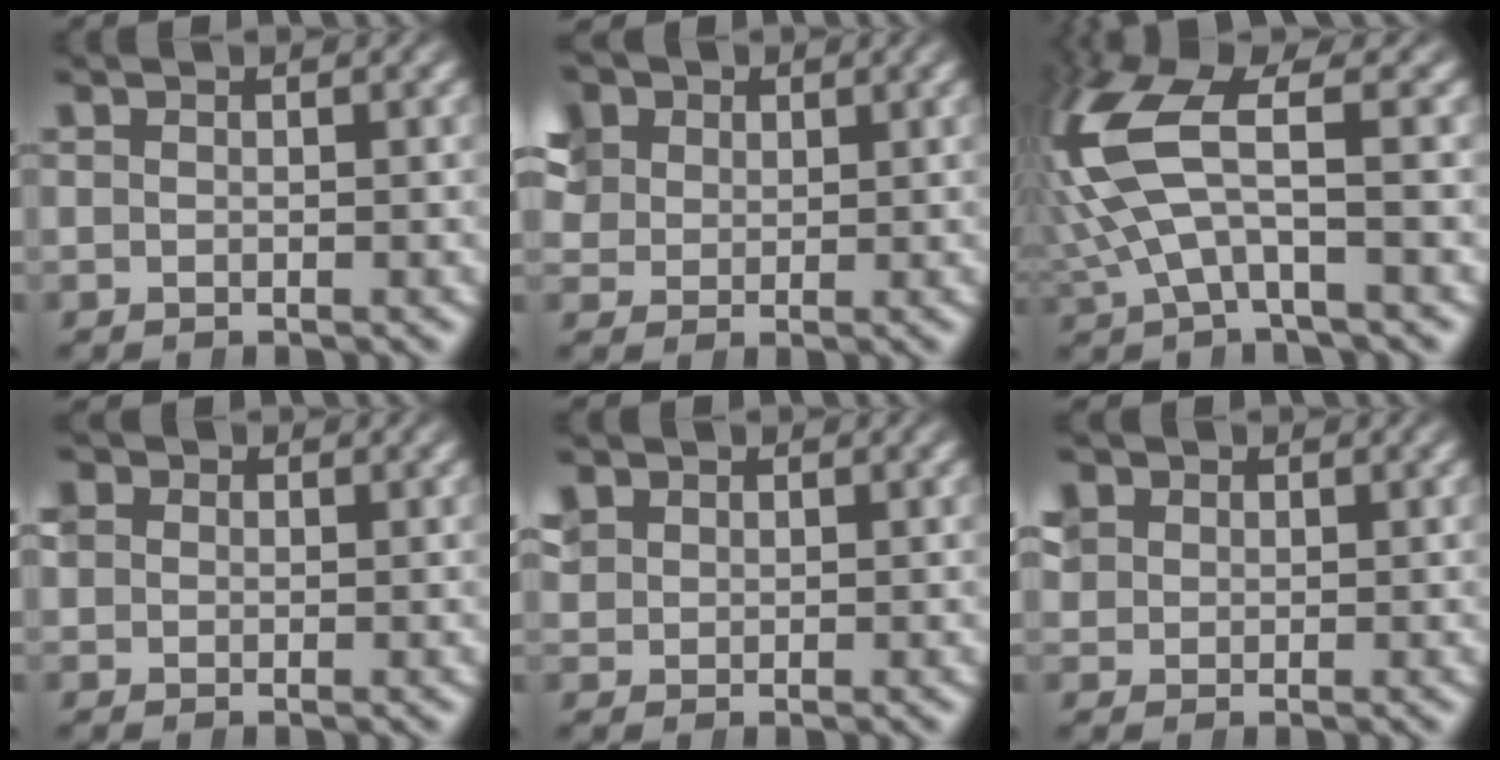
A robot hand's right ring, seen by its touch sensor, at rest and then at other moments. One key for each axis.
{"total": 8.3, "fx": 3.9, "fy": 6.3, "fz": 3.7, "tx": -0.079, "ty": 0.011, "tz": 0.059}
{"total": 9.4, "fx": 1.0, "fy": 5.5, "fz": 7.5, "tx": -0.183, "ty": 0.003, "tz": 0.019}
{"total": 3.8, "fx": 0.8, "fy": 3.4, "fz": 1.6, "tx": -0.042, "ty": 0.001, "tz": 0.013}
{"total": 2.6, "fx": 1.3, "fy": 2.0, "fz": 0.9, "tx": -0.020, "ty": 0.004, "tz": 0.029}
{"total": 3.5, "fx": 1.4, "fy": 2.9, "fz": 1.4, "tx": -0.034, "ty": 0.001, "tz": 0.029}